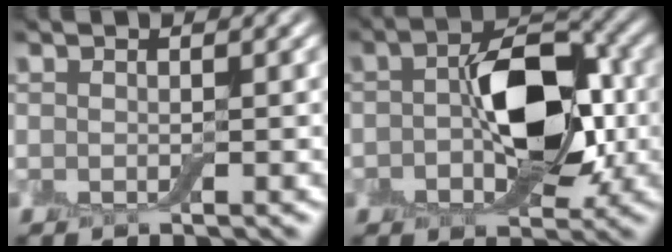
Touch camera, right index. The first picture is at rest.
{"total": 9.0, "force": [-0.5, 5.3, 7.2], "torque": [-0.115, 0.006, -0.015]}